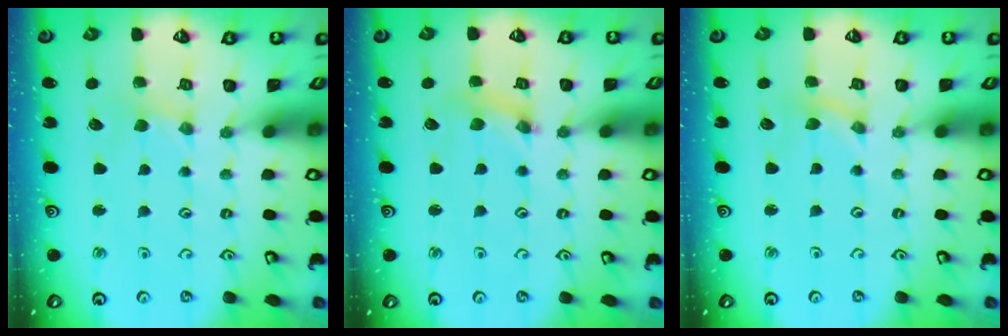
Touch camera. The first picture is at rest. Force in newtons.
{"total": 1.5, "press": 1.4, "slide": 0.3}
{"total": 0.0}